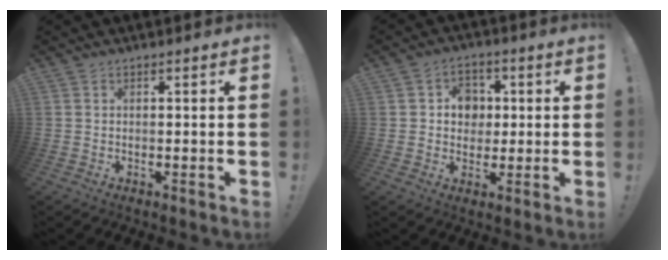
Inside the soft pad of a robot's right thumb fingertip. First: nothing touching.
{"total": 8.0, "force": [1.4, 7.3, 2.9], "torque": [-0.035, -0.007, 0.028]}